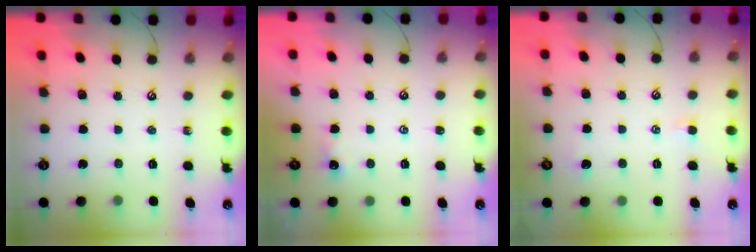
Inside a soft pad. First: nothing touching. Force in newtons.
{"total": 0.9, "press": 0.8, "slide": 0.3}
{"total": 2.7, "press": 2.6, "slide": 0.3}